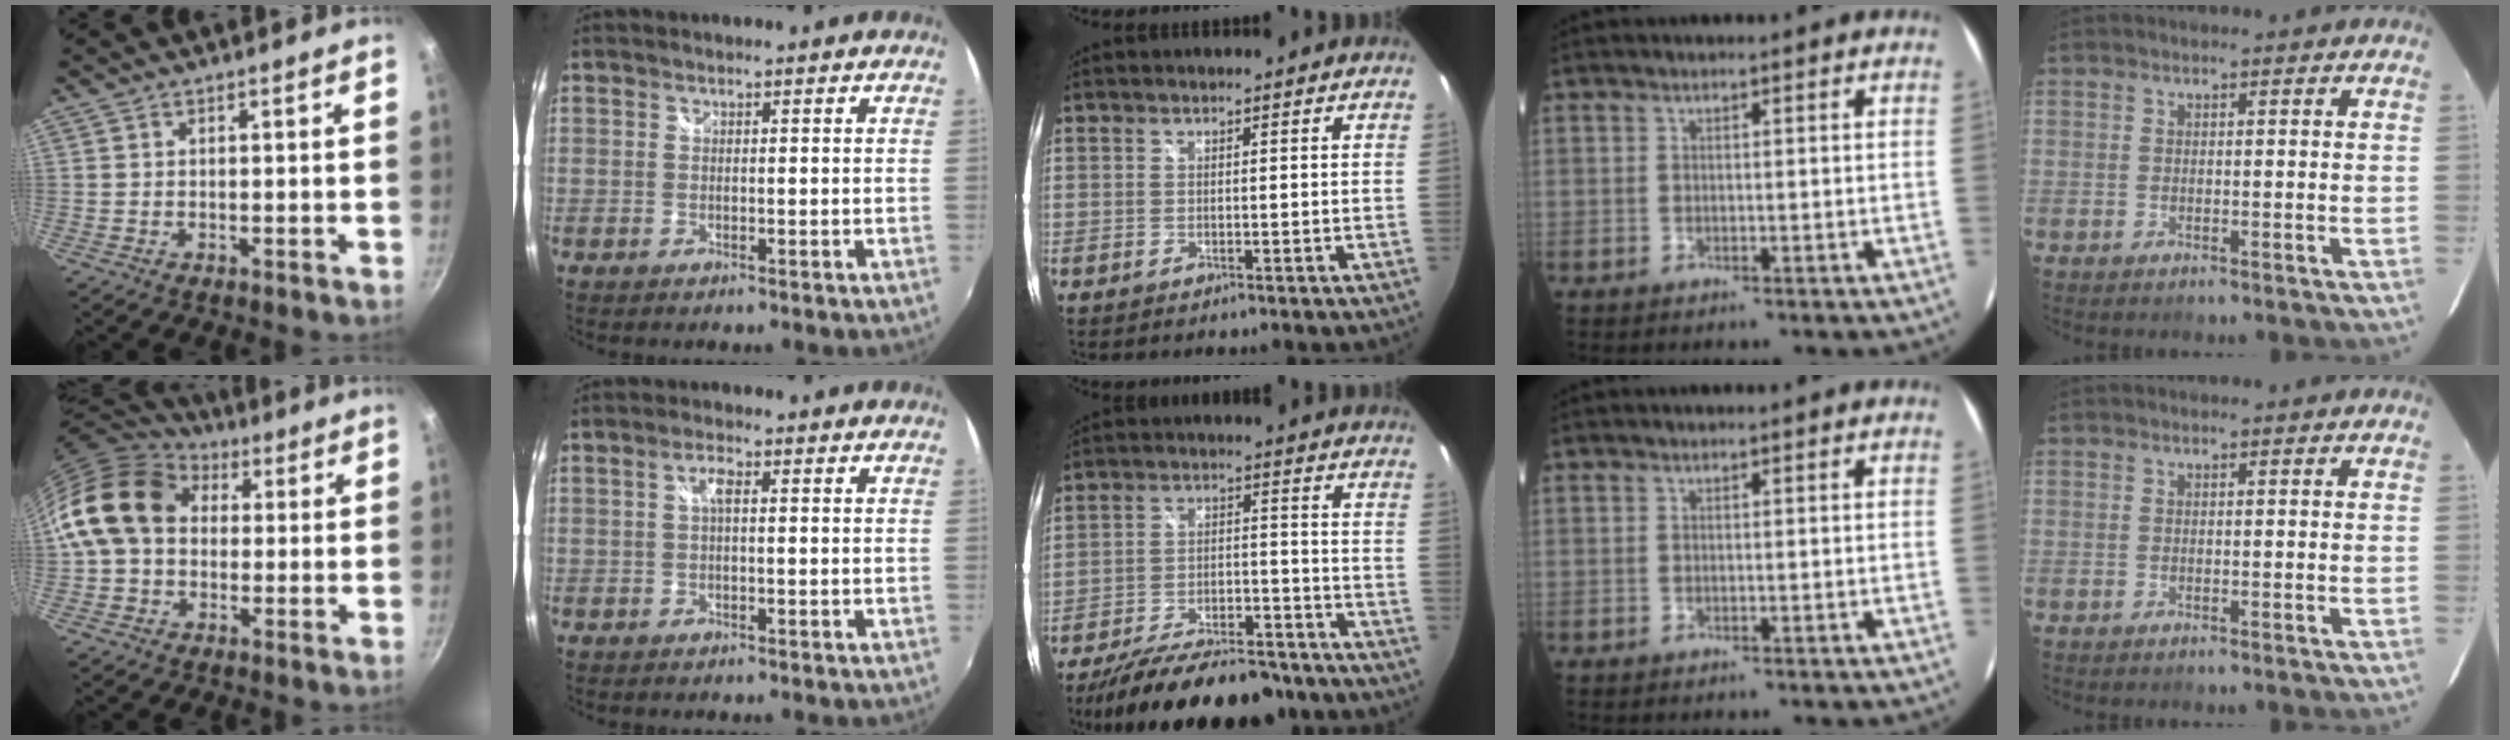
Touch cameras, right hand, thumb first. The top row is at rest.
{"thumb": {"total": 15.8, "force": [2.4, 12.1, 9.8], "torque": [-0.154, 0.030, 0.028]}, "index": {"total": 2.3, "force": [0.2, 0.7, 2.2], "torque": [-0.041, 0.008, 0.002]}, "middle": {"total": 21.0, "force": [-17.3, 6.4, 10.0], "torque": [-0.183, -0.014, -0.243]}}